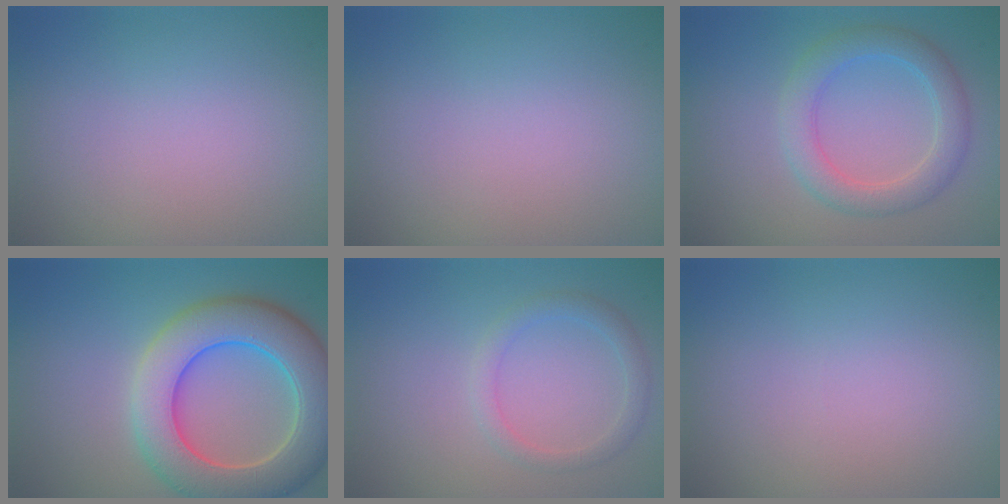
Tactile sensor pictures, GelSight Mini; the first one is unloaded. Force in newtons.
{"total": 0.0}
{"total": 3.9, "press": 3.9, "slide": 0.2}
{"total": 9.6, "press": 9.6, "slide": 0.4}
{"total": 1.9, "press": 1.9, "slide": 0.1}
{"total": 0.0}